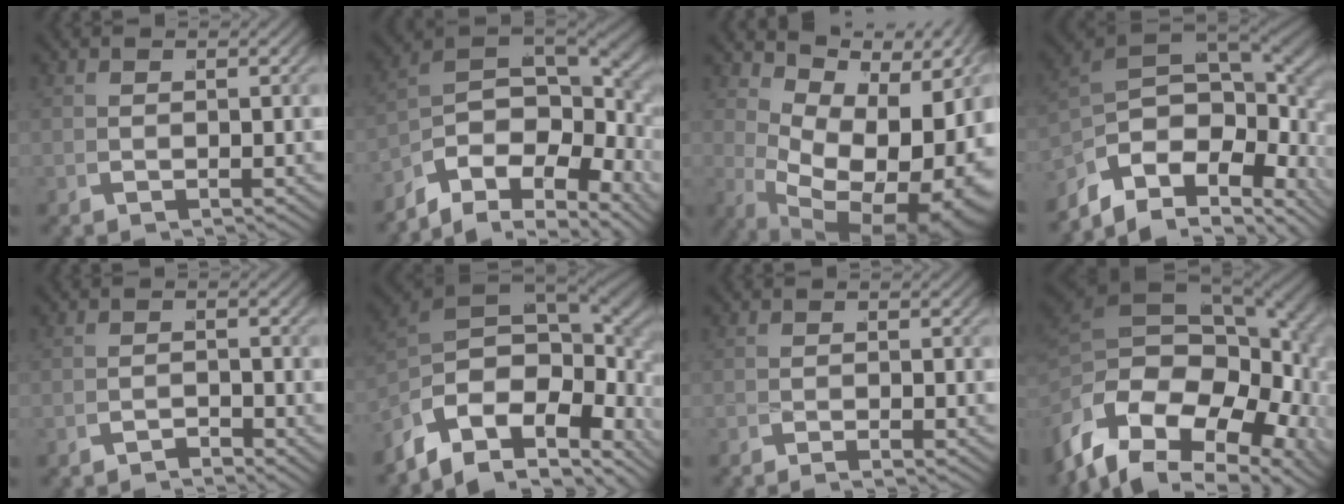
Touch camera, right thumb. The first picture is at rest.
{"total": 14.7, "force": [-1.3, 9.9, 10.7], "torque": [-0.210, -0.028, -0.021]}
{"total": 18.1, "force": [0.0, 11.2, 14.2], "torque": [-0.238, -0.031, 0.022]}
{"total": 17.5, "force": [-2.4, 11.3, 13.2], "torque": [-0.252, -0.040, -0.022]}
{"total": 1.9, "force": [-1.8, -0.3, -0.4], "torque": [0.014, 0.001, -0.039]}
{"total": 18.5, "force": [-2.3, 11.8, 14.1], "torque": [-0.263, -0.044, -0.016]}
{"total": 1.2, "force": [-1.0, -0.6, 0.0], "torque": [0.000, 0.002, -0.027]}
{"total": 22.9, "force": [-0.2, 16.0, 16.4], "torque": [-0.295, -0.026, -0.003]}